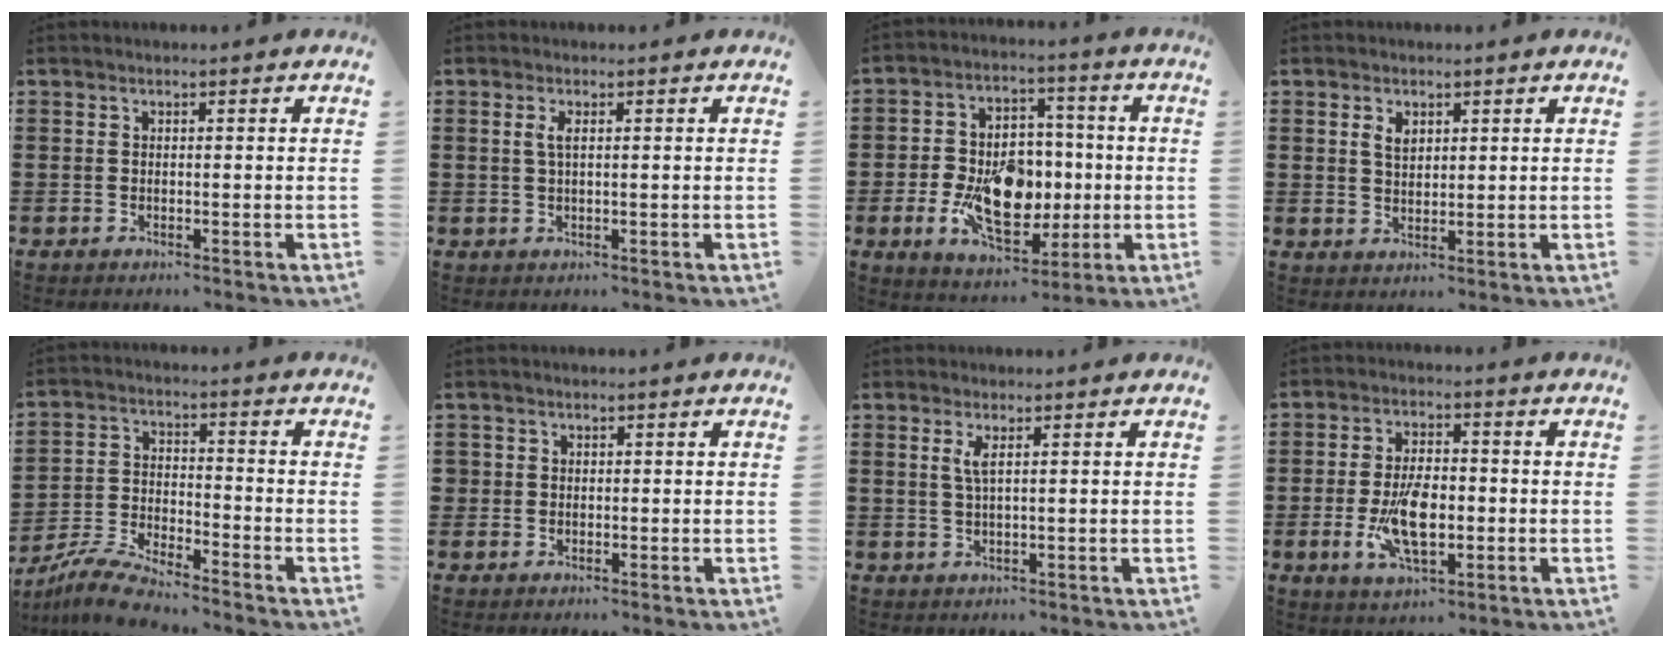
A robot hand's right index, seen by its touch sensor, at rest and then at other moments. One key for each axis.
{"total": 1.7, "fx": 0.4, "fy": 0.5, "fz": 1.6, "tx": -0.033, "ty": 0.003, "tz": 0.005}
{"total": 12.7, "fx": -2.1, "fy": 8.2, "fz": 9.4, "tx": -0.171, "ty": 0.003, "tz": -0.033}
{"total": 2.5, "fx": 1.1, "fy": 1.5, "fz": 1.6, "tx": -0.036, "ty": 0.005, "tz": 0.020}
{"total": 6.7, "fx": -6.4, "fy": 0.4, "fz": 1.9, "tx": -0.048, "ty": 0.000, "tz": -0.125}
{"total": 1.2, "fx": 0.1, "fy": 1.1, "fz": 0.1, "tx": -0.006, "ty": 0.006, "tz": 0.001}
{"total": 2.0, "fx": 0.8, "fy": 0.6, "fz": 1.7, "tx": -0.037, "ty": 0.003, "tz": 0.013}
{"total": 9.1, "fx": -1.7, "fy": 4.4, "fz": 7.8, "tx": -0.164, "ty": -0.009, "tz": -0.034}